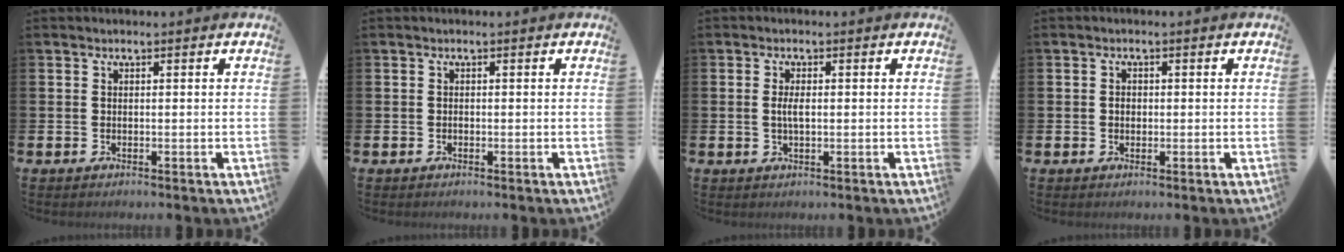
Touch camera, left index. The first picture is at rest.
{"total": 0.0}
{"total": 2.3, "force": [0.1, 0.9, 2.2], "torque": [-0.036, 0.000, -0.002]}
{"total": 1.2, "force": [0.0, 1.0, 0.6], "torque": [0.001, 0.002, -0.005]}